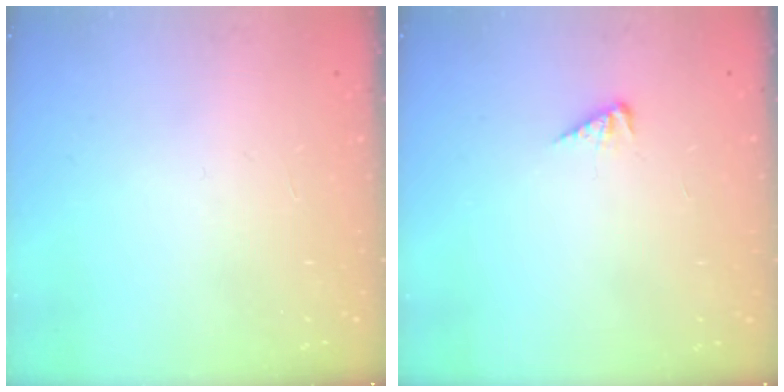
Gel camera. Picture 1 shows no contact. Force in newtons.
{"total": 2.5, "press": 2.5, "slide": 0.4}